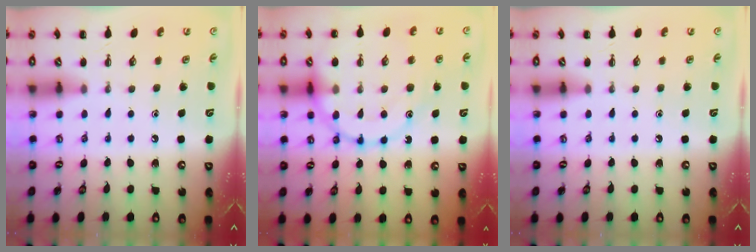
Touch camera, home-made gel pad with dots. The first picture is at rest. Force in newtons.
{"total": 19.5, "press": 19.3, "slide": 3.0}
{"total": 0.0}